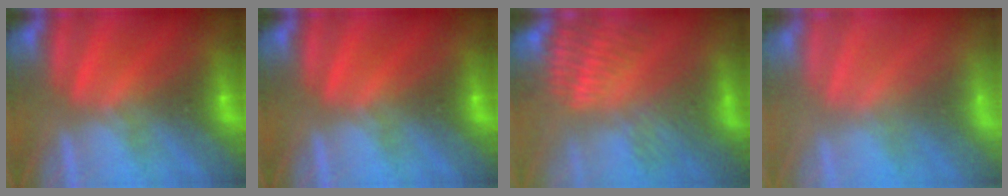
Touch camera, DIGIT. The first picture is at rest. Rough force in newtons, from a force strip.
{"total": 0.0}
{"total": 3.8}
{"total": 7.5}